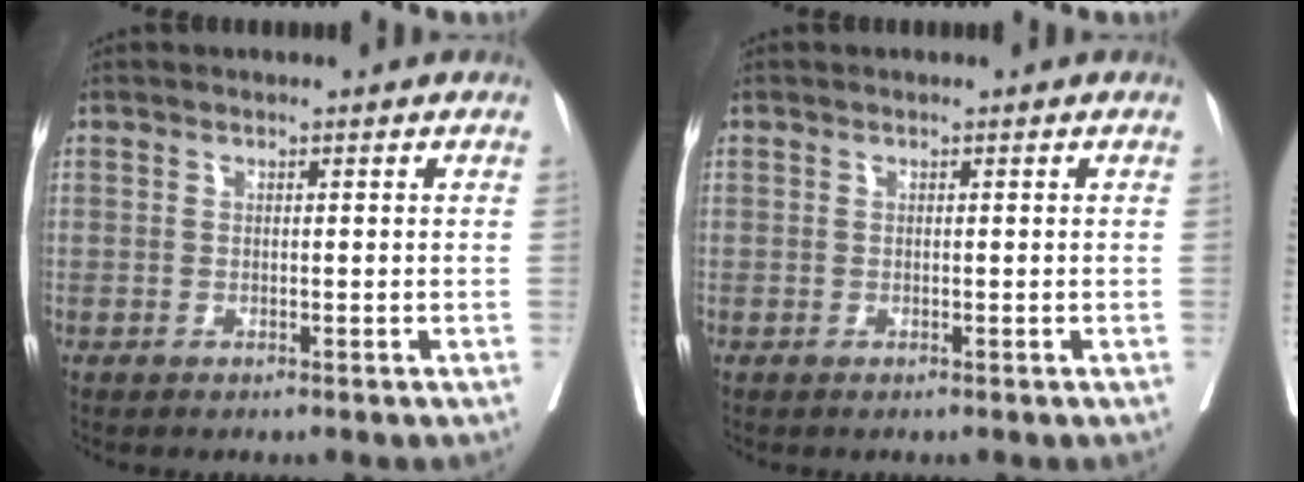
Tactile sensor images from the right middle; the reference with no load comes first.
{"total": 0.0}